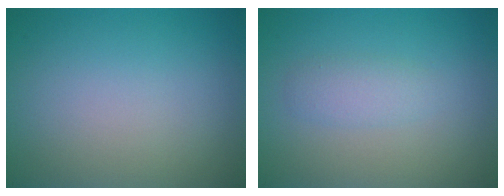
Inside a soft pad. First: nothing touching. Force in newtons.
{"total": 1.7, "press": 1.7, "slide": 0.1}